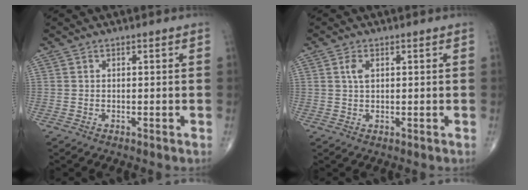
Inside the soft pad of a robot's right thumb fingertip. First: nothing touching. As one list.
[{"total": 2.3, "force": [0.8, 1.2, 1.8], "torque": [-0.037, 0.003, 0.017]}]